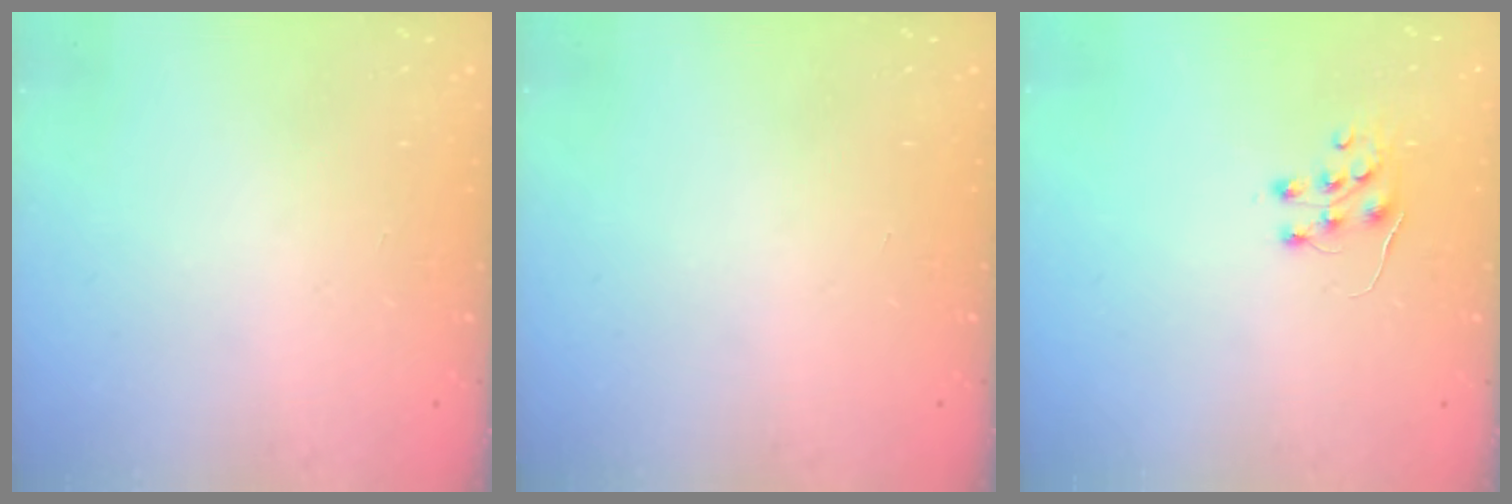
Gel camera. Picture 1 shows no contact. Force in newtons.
{"total": 0.0}
{"total": 7.1, "press": 7.1, "slide": 0.6}